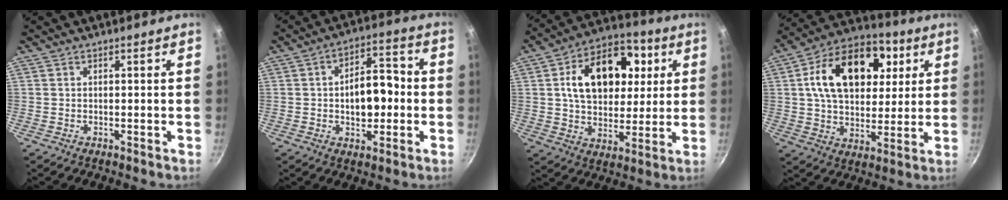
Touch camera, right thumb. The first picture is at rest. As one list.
[{"total": 11.2, "force": [-0.5, 6.4, 9.1], "torque": [-0.110, 0.027, -0.011]}, {"total": 19.3, "force": [4.8, 12.7, 13.8], "torque": [-0.183, 0.008, 0.075]}, {"total": 21.1, "force": [5.8, 13.7, 15.1], "torque": [-0.221, 0.008, 0.089]}]